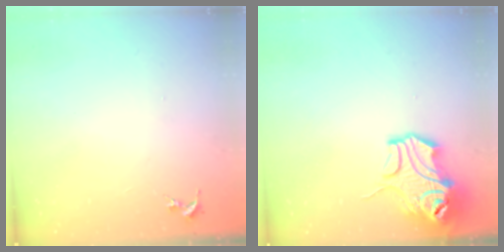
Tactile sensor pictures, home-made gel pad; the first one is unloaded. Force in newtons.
{"total": 12.8, "press": 12.7, "slide": 1.7}